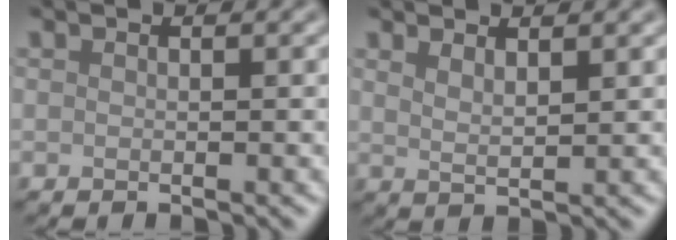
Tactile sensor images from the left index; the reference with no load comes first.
{"total": 1.7, "force": [1.4, 0.4, 0.9], "torque": [-0.012, -0.002, 0.023]}